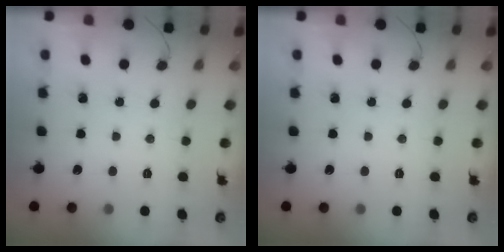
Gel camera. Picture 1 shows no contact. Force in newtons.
{"total": 0.0}